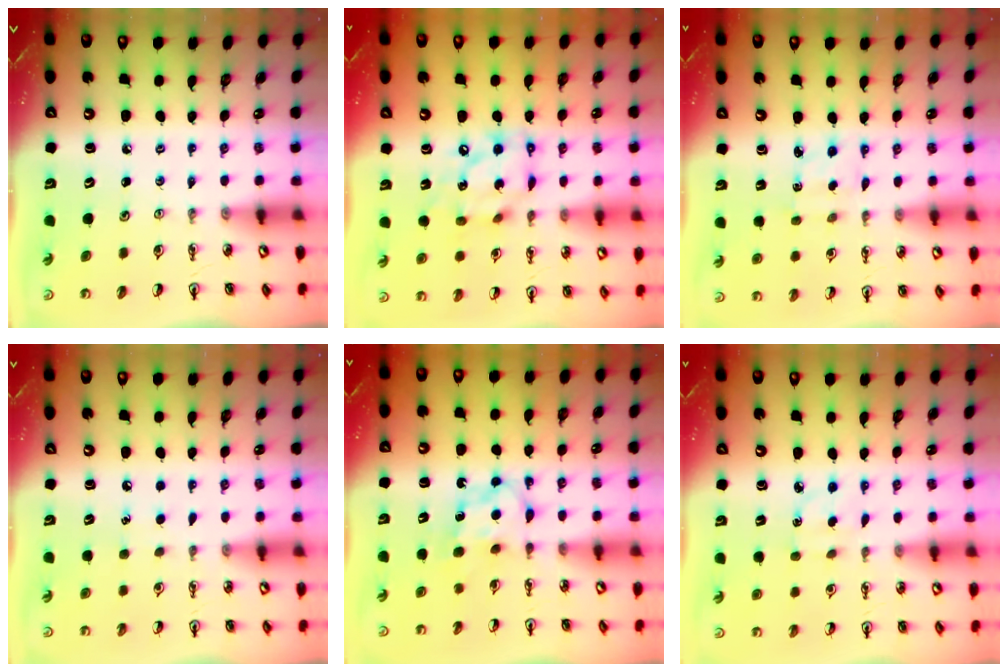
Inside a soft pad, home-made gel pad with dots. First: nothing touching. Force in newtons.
{"total": 14.7, "press": 14.7, "slide": 1.2}
{"total": 1.7, "press": 1.5, "slide": 0.8}
{"total": 5.0, "press": 5.0, "slide": 0.4}
{"total": 6.7, "press": 6.7, "slide": 0.3}
{"total": 2.8, "press": 2.7, "slide": 0.7}